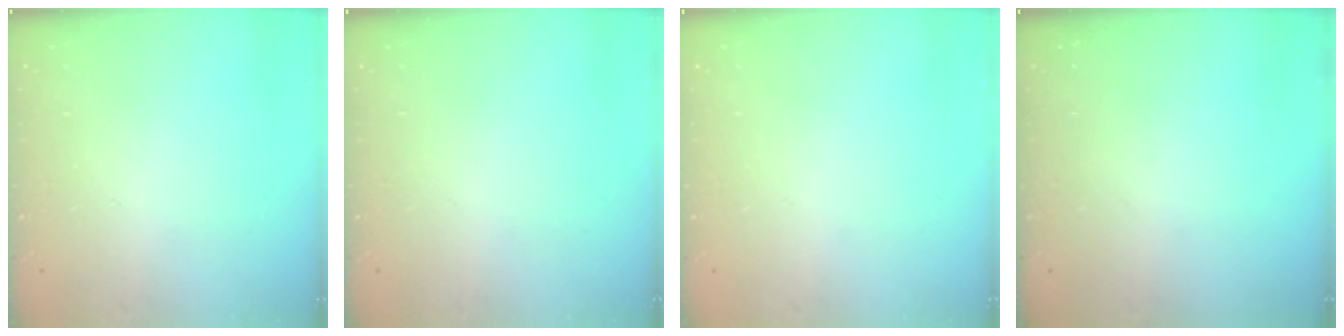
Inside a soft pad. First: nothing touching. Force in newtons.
{"total": 0.0}
{"total": 0.0}
{"total": 0.0}